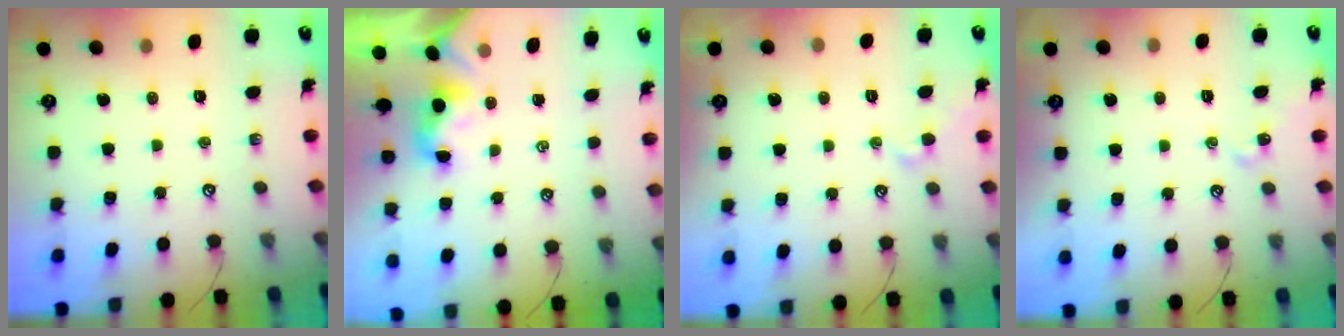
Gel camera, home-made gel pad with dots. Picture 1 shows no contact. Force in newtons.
{"total": 2.0, "press": 2.0, "slide": 0.5}
{"total": 1.0, "press": 1.0, "slide": 0.1}
{"total": 0.0}